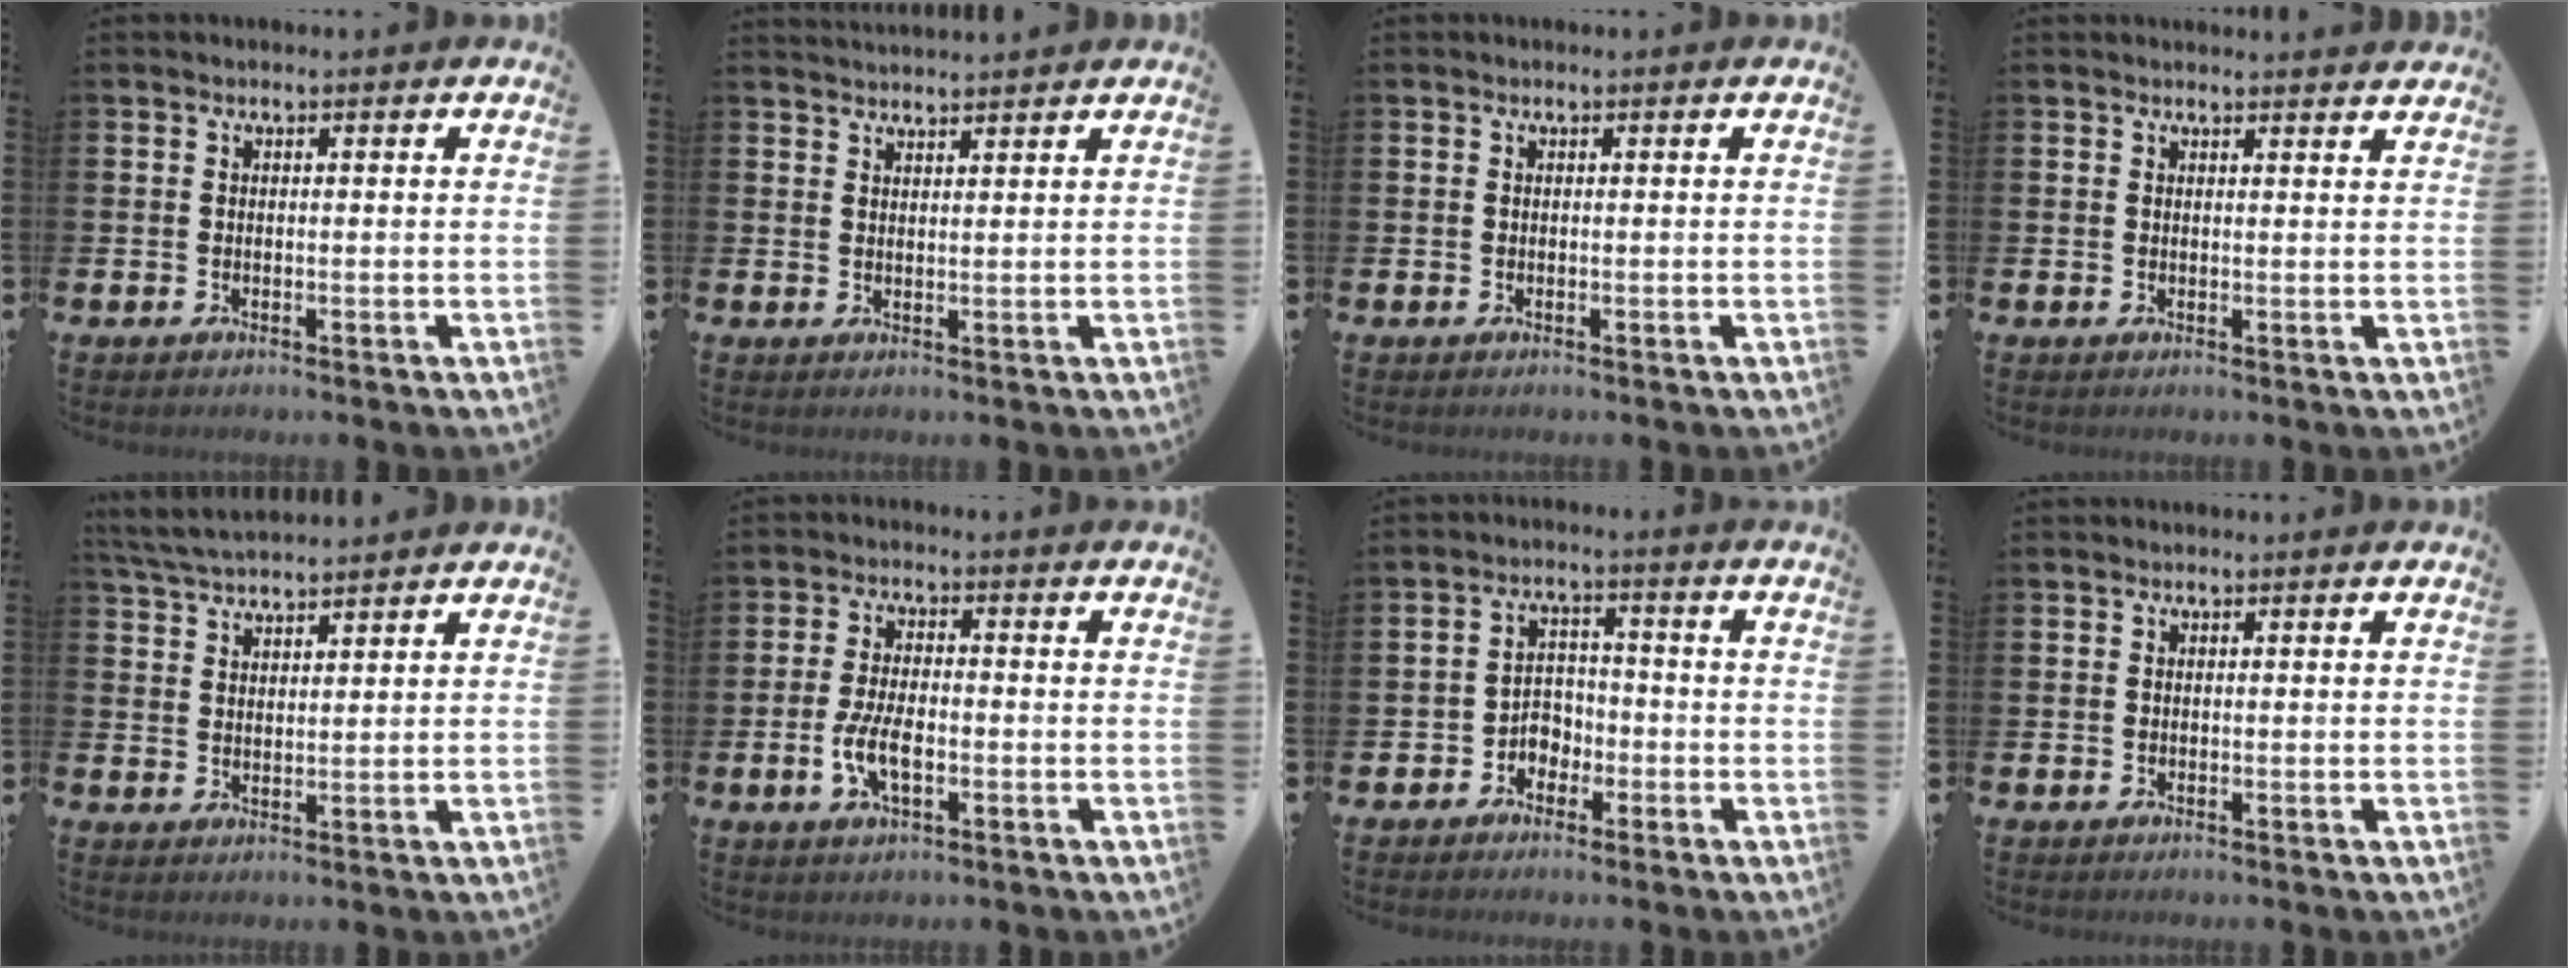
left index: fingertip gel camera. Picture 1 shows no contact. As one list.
[{"total": 2.2, "force": [2.2, 0.0, 0.0], "torque": [0.005, -0.015, 0.039]}, {"total": 0.0}, {"total": 1.4, "force": [1.4, 0.0, 0.0], "torque": [0.007, -0.010, 0.024]}, {"total": 4.2, "force": [4.1, 0.4, 0.8], "torque": [-0.034, -0.016, 0.077]}, {"total": 5.1, "force": [-1.3, 2.3, 4.4], "torque": [-0.083, -0.002, -0.026]}, {"total": 3.1, "force": [-2.0, 2.3, 0.7], "torque": [-0.023, 0.003, -0.046]}, {"total": 0.0}]